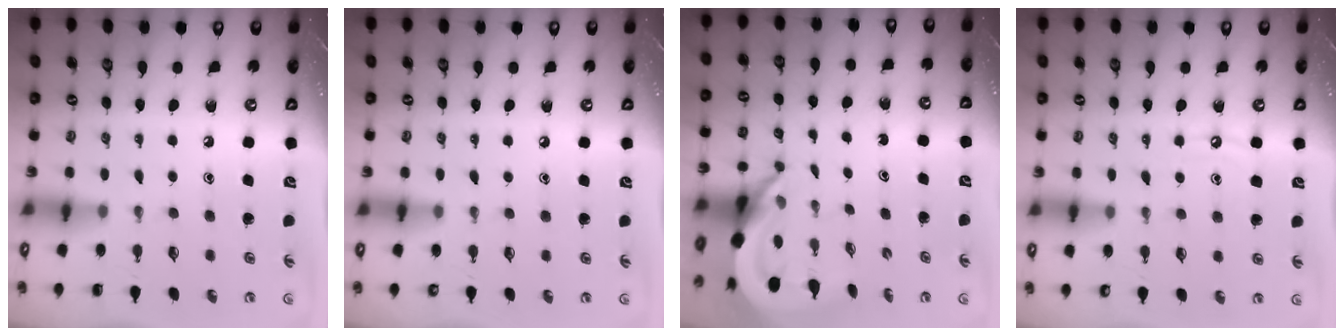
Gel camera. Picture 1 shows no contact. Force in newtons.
{"total": 3.2, "press": 3.2, "slide": 0.5}
{"total": 6.1, "press": 6.0, "slide": 1.1}
{"total": 6.2, "press": 6.2, "slide": 0.7}